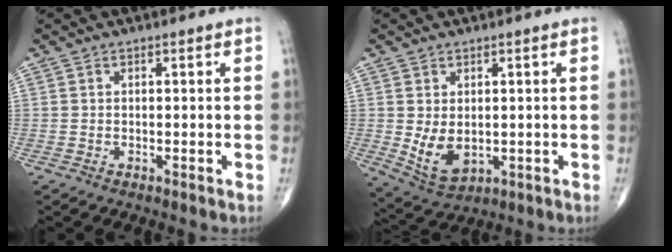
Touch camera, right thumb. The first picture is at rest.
{"total": 6.7, "force": [-0.2, 4.3, 5.1], "torque": [-0.084, -0.014, 0.016]}